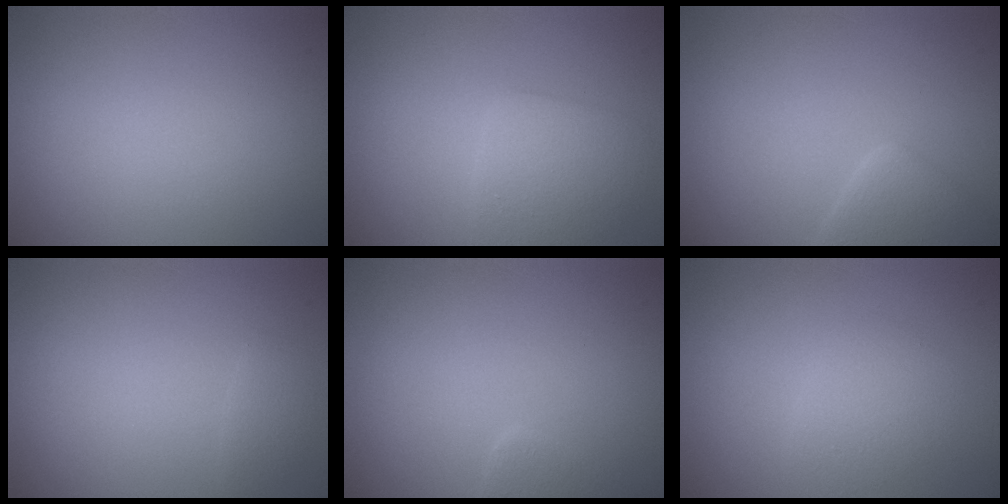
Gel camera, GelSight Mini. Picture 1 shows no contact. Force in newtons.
{"total": 3.0, "press": 3.0, "slide": 0.1}
{"total": 2.9, "press": 2.9, "slide": 0.2}
{"total": 0.9, "press": 0.9, "slide": 0.0}
{"total": 1.6, "press": 1.6, "slide": 0.0}
{"total": 1.9, "press": 1.9, "slide": 0.1}